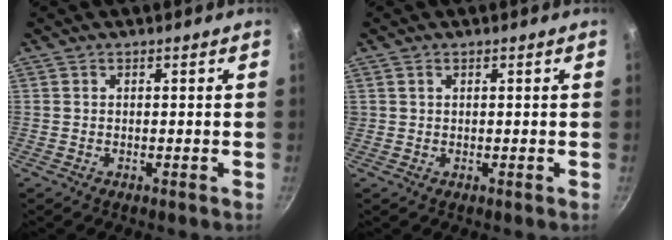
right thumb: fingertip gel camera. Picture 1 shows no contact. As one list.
[{"total": 0.8, "force": [0.4, 0.5, 0.4], "torque": [-0.006, 0.003, 0.008]}]